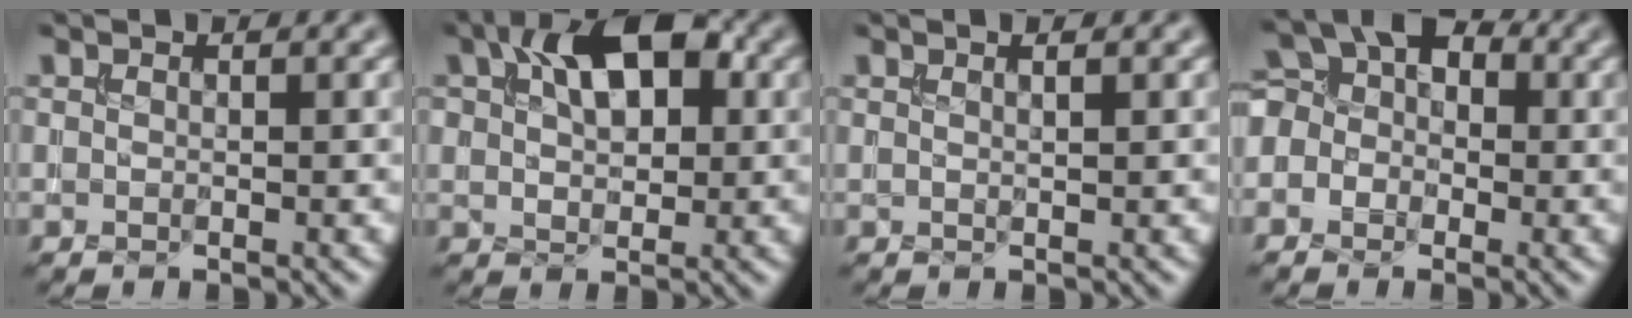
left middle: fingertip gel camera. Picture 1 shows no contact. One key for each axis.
{"total": 7.6, "fx": 2.8, "fy": 4.3, "fz": 5.7, "tx": -0.085, "ty": 0.021, "tz": 0.035}
{"total": 1.5, "fx": 0.8, "fy": 0.7, "fz": 1.2, "tx": 0.004, "ty": 0.002, "tz": 0.001}
{"total": 5.7, "fx": -0.9, "fy": 5.0, "fz": 2.6, "tx": -0.024, "ty": 0.030, "tz": -0.039}